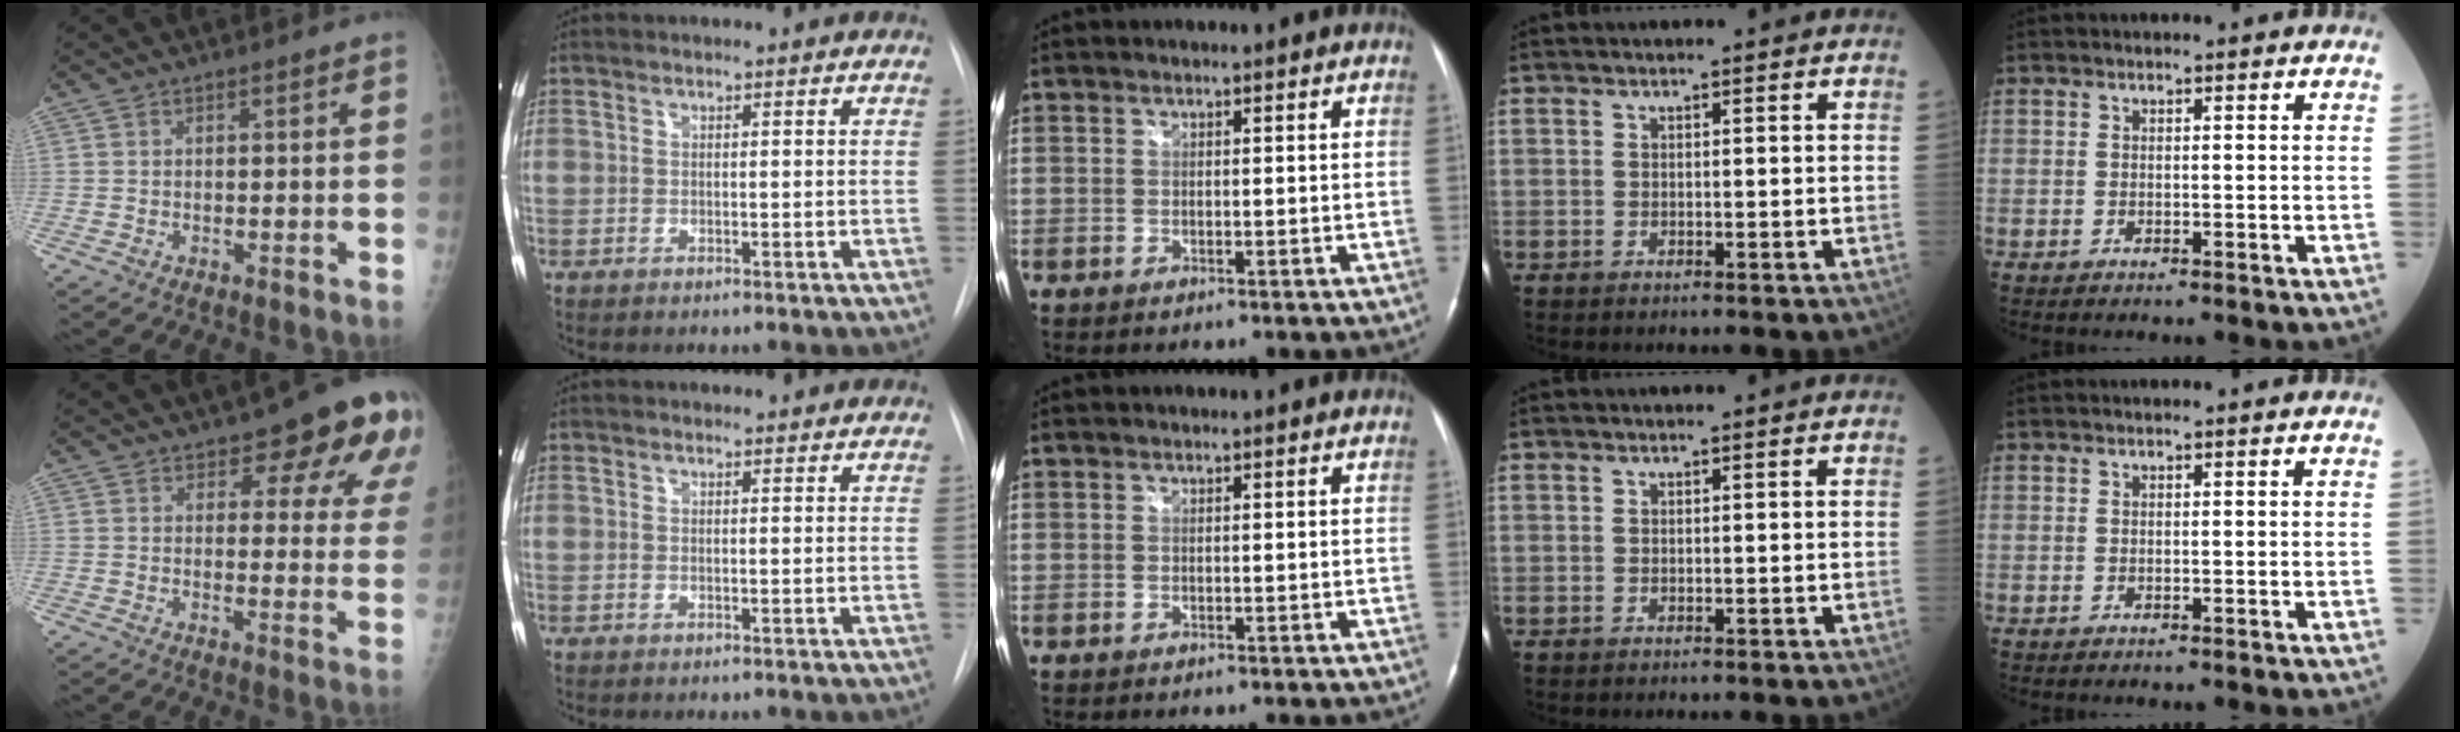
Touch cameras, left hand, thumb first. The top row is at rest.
{"thumb": {"total": 14.9, "force": [9.3, 5.7, 10.2], "torque": [-0.076, -0.044, 0.103]}, "index": {"total": 4.1, "force": [3.9, 1.0, 0.8], "torque": [-0.011, 0.010, 0.036]}}